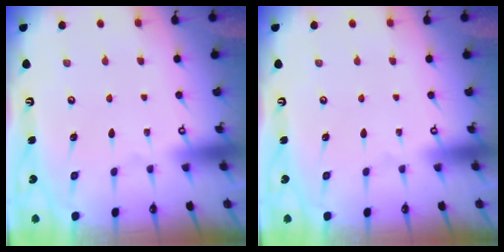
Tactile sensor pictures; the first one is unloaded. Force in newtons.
{"total": 0.0}